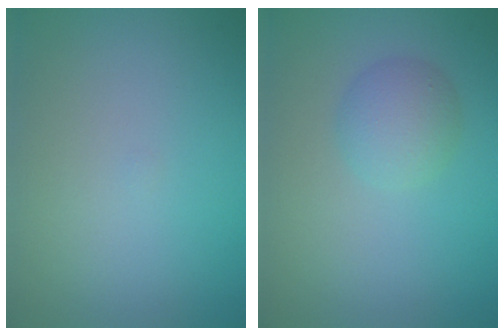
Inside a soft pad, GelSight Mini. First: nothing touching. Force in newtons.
{"total": 2.6, "press": 2.6, "slide": 0.1}